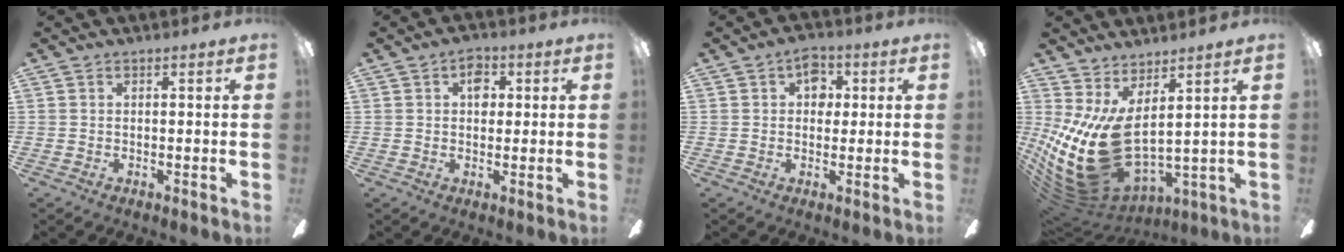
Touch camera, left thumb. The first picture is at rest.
{"total": 4.7, "force": [1.5, 3.3, 3.0], "torque": [-0.030, 0.000, 0.018]}
{"total": 5.6, "force": [1.9, 3.9, 3.5], "torque": [-0.033, 0.002, 0.026]}
{"total": 17.0, "force": [0.6, 8.1, 14.9], "torque": [-0.340, -0.034, 0.024]}